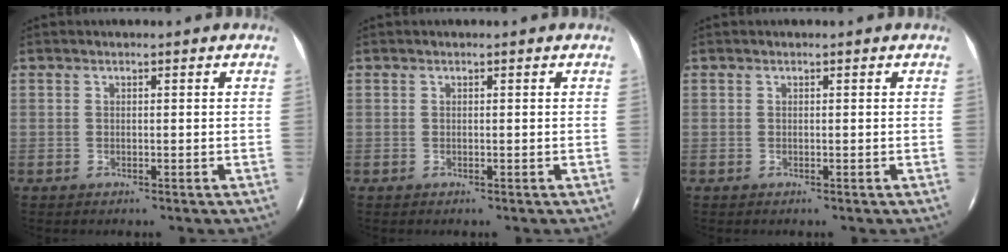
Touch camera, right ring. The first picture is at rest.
{"total": 0.0}
{"total": 0.0}